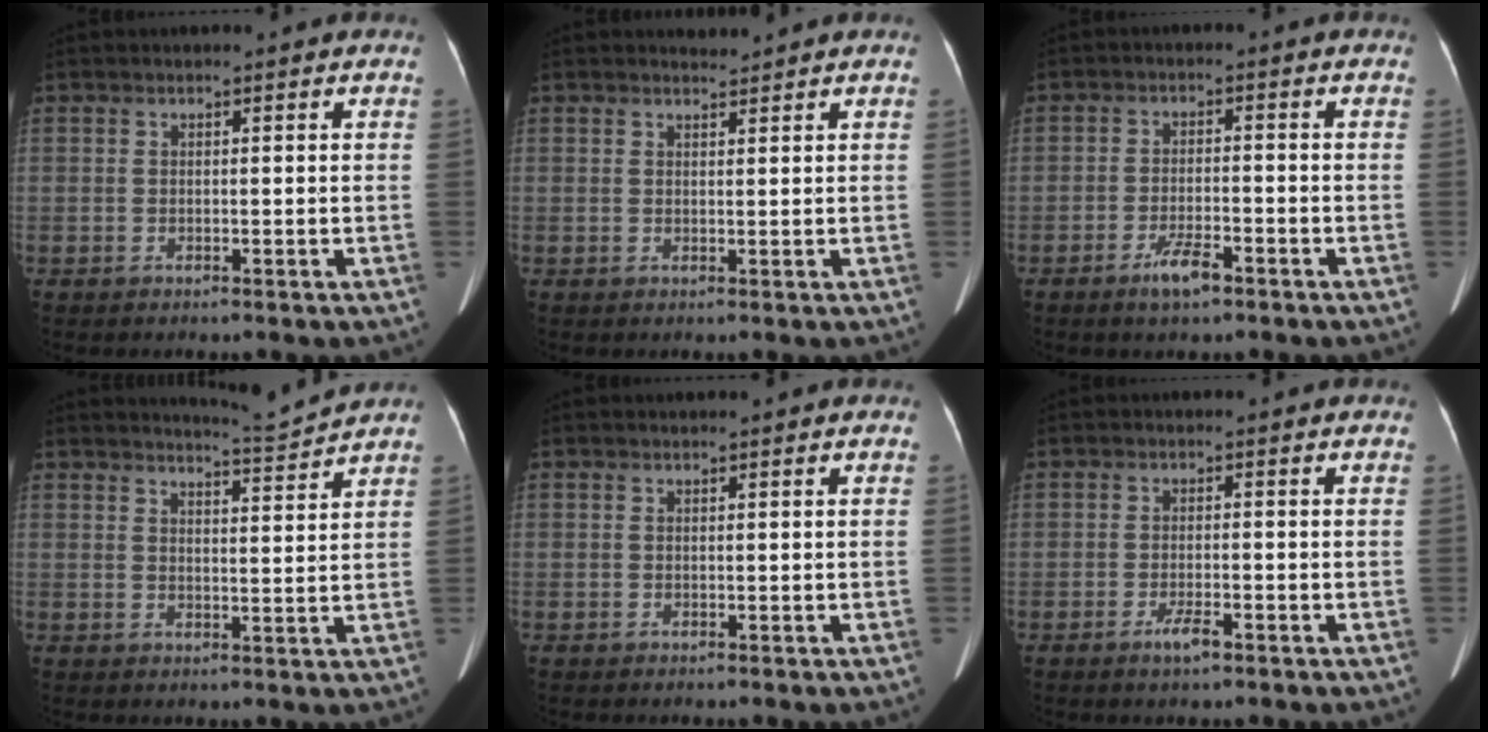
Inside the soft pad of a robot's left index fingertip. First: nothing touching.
{"total": 1.0, "force": [1.0, -0.2, -0.3], "torque": [-0.006, -0.002, 0.018]}
{"total": 4.1, "force": [-2.9, 0.8, 2.8], "torque": [-0.059, -0.008, -0.050]}
{"total": 4.2, "force": [3.9, -1.5, -0.5], "torque": [-0.005, -0.024, 0.064]}
{"total": 0.0}
{"total": 2.6, "force": [-1.8, 0.4, 1.9], "torque": [-0.039, -0.007, -0.030]}